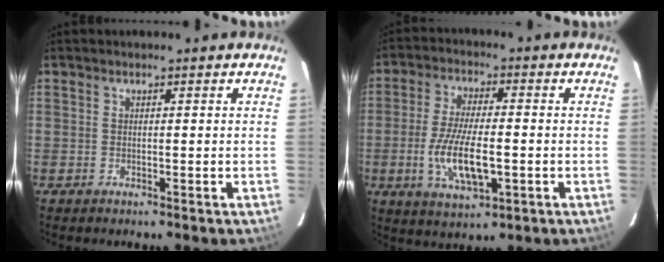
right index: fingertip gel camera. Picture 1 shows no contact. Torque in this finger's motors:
{"motor_torque": [0.43, -0.14, 0.59, 0.16]}